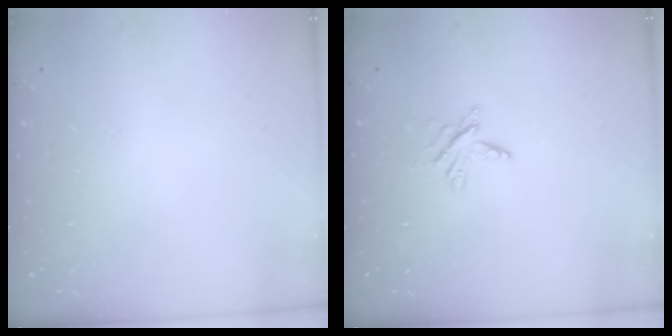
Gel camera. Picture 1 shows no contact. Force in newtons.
{"total": 4.4, "press": 4.3, "slide": 0.4}